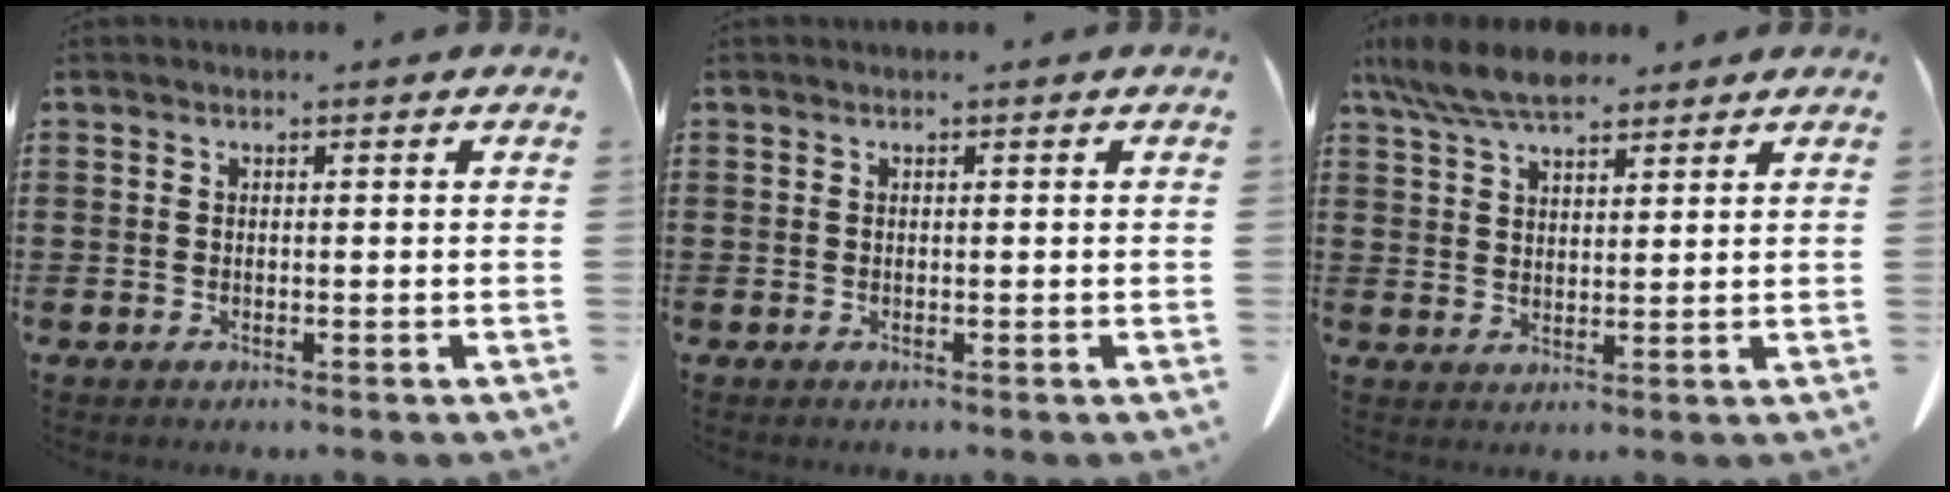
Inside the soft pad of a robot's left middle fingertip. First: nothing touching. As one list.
[{"total": 0.0}, {"total": 7.5, "force": [6.2, 2.1, 3.7], "torque": [-0.090, -0.009, 0.117]}]